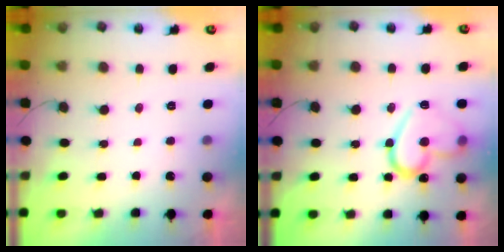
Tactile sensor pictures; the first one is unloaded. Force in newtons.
{"total": 17.7, "press": 17.6, "slide": 1.2}